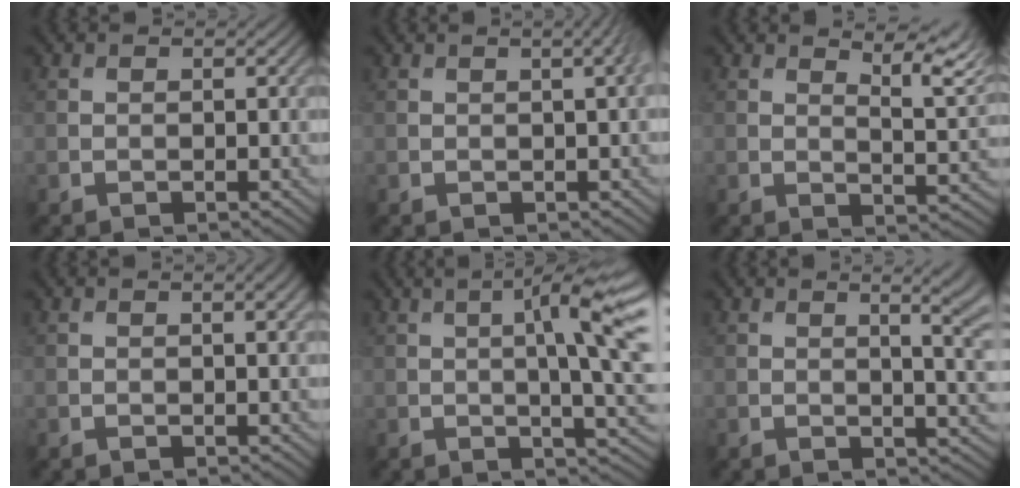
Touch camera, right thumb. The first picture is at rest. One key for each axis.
{"total": 2.4, "fx": 0.5, "fy": 0.6, "fz": 2.3, "tx": -0.021, "ty": 0.013, "tz": 0.001}
{"total": 6.2, "fx": 3.9, "fy": 1.5, "fz": 4.6, "tx": -0.074, "ty": 0.002, "tz": 0.070}
{"total": 1.5, "fx": 0.5, "fy": 0.2, "fz": 1.4, "tx": -0.018, "ty": 0.004, "tz": 0.009}
{"total": 10.4, "fx": 1.7, "fy": 2.3, "fz": 10.0, "tx": -0.135, "ty": 0.012, "tz": 0.024}
{"total": 7.3, "fx": 1.8, "fy": 2.5, "fz": 6.6, "tx": -0.058, "ty": 0.024, "tz": 0.012}